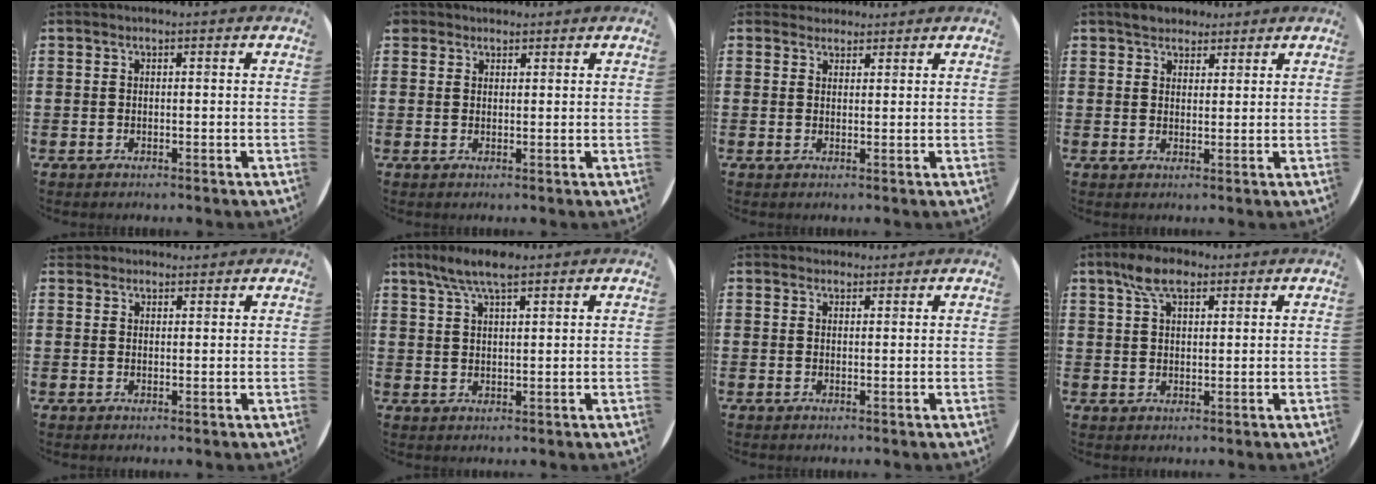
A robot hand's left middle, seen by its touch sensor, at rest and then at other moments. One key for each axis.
{"total": 1.5, "fx": 1.4, "fy": 0.7, "fz": -0.1, "tx": 0.007, "ty": 0.000, "tz": 0.025}
{"total": 2.1, "fx": 2.0, "fy": 0.7, "fz": -0.1, "tx": 0.007, "ty": 0.001, "tz": 0.038}
{"total": 2.7, "fx": 2.4, "fy": 1.2, "fz": 0.1, "tx": 0.009, "ty": 0.001, "tz": 0.044}
{"total": 1.8, "fx": 1.7, "fy": 0.4, "fz": -0.1, "tx": -0.001, "ty": 0.003, "tz": 0.033}
{"total": 5.2, "fx": 3.9, "fy": 1.2, "fz": 3.3, "tx": -0.064, "ty": -0.002, "tz": 0.067}
{"total": 1.1, "fx": 1.1, "fy": 0.3, "fz": -0.1, "tx": 0.009, "ty": -0.001, "tz": 0.019}
{"total": 5.3, "fx": 3.5, "fy": 2.4, "fz": 3.2, "tx": -0.061, "ty": 0.006, "tz": 0.063}